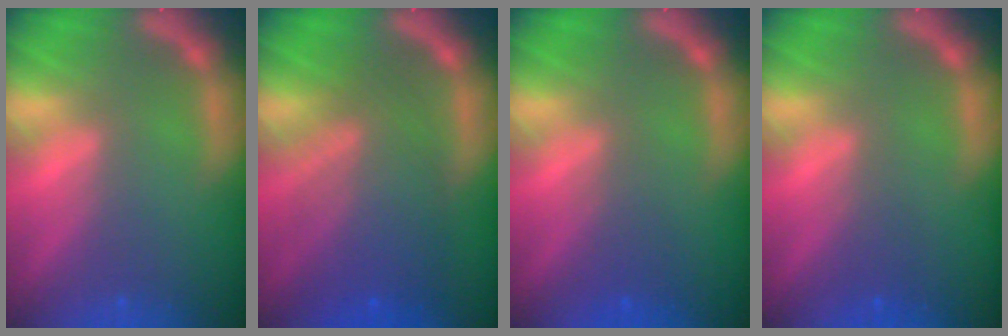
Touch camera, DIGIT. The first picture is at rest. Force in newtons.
{"total": 8.0}
{"total": 2.0}
{"total": 1.4}